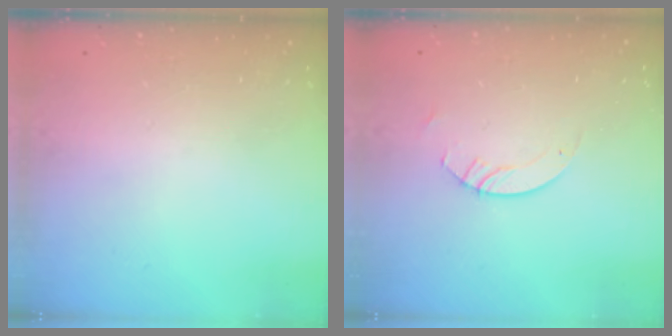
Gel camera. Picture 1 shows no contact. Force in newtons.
{"total": 3.0, "press": 3.0, "slide": 0.3}